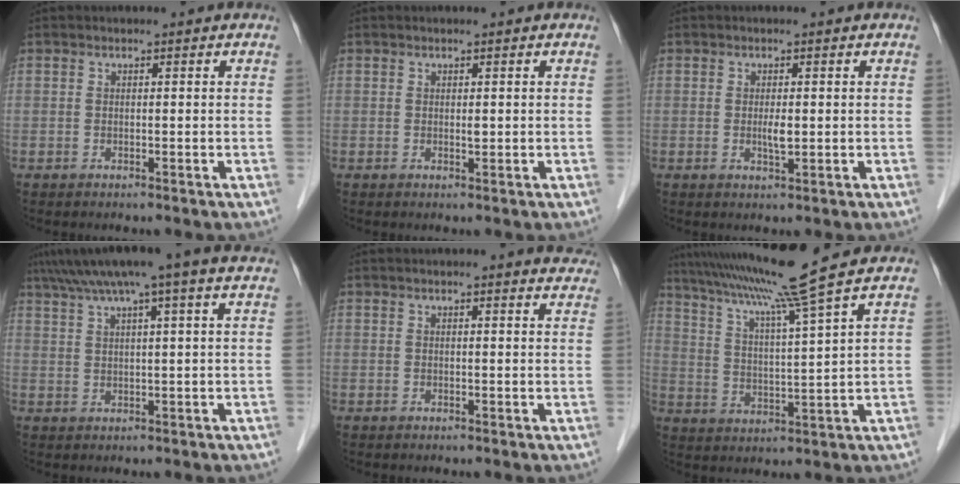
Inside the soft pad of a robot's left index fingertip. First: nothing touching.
{"total": 0.5, "force": [0.1, 0.2, 0.5], "torque": [-0.008, -0.001, 0.001]}
{"total": 1.8, "force": [-0.1, 0.4, 1.7], "torque": [-0.034, -0.002, 0.000]}
{"total": 10.4, "force": [7.8, -1.1, 6.9], "torque": [-0.115, 0.033, 0.104]}
{"total": 7.8, "force": [7.3, 0.8, 2.6], "torque": [-0.022, 0.002, 0.062]}
{"total": 12.4, "force": [10.0, -3.6, 6.5], "torque": [-0.116, -0.016, 0.167]}